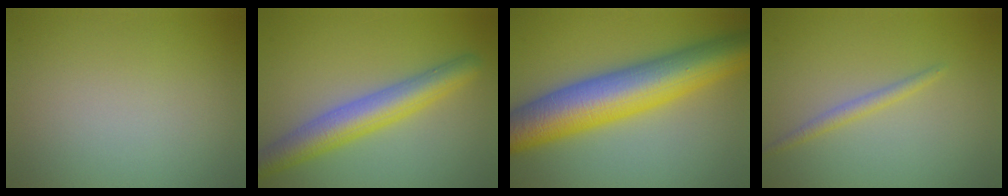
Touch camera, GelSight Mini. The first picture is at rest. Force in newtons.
{"total": 5.6, "press": 5.6, "slide": 0.2}
{"total": 11.1, "press": 11.1, "slide": 0.2}
{"total": 1.4, "press": 1.4, "slide": 0.1}